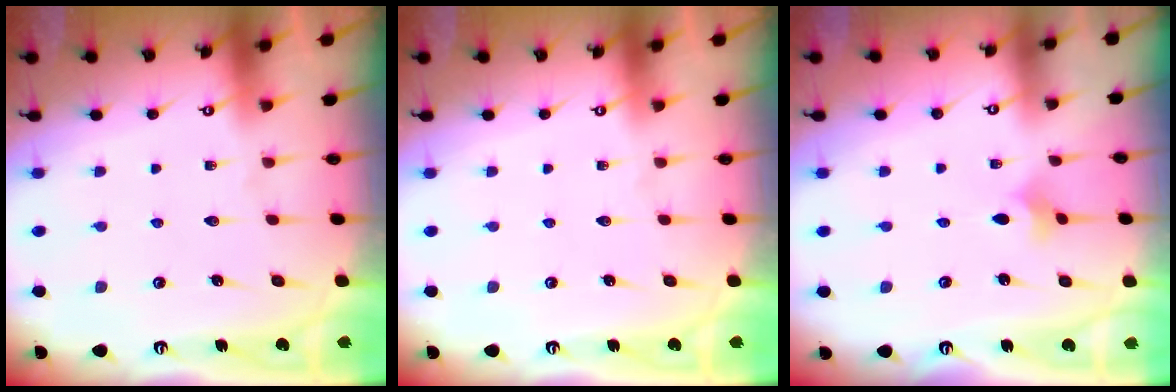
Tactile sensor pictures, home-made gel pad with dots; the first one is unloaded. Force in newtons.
{"total": 0.0}
{"total": 2.1, "press": 2.0, "slide": 0.6}